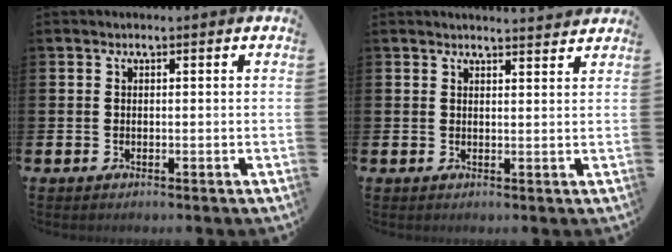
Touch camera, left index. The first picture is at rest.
{"total": 2.3, "force": [2.3, 0.0, -0.1], "torque": [0.006, -0.018, 0.040]}